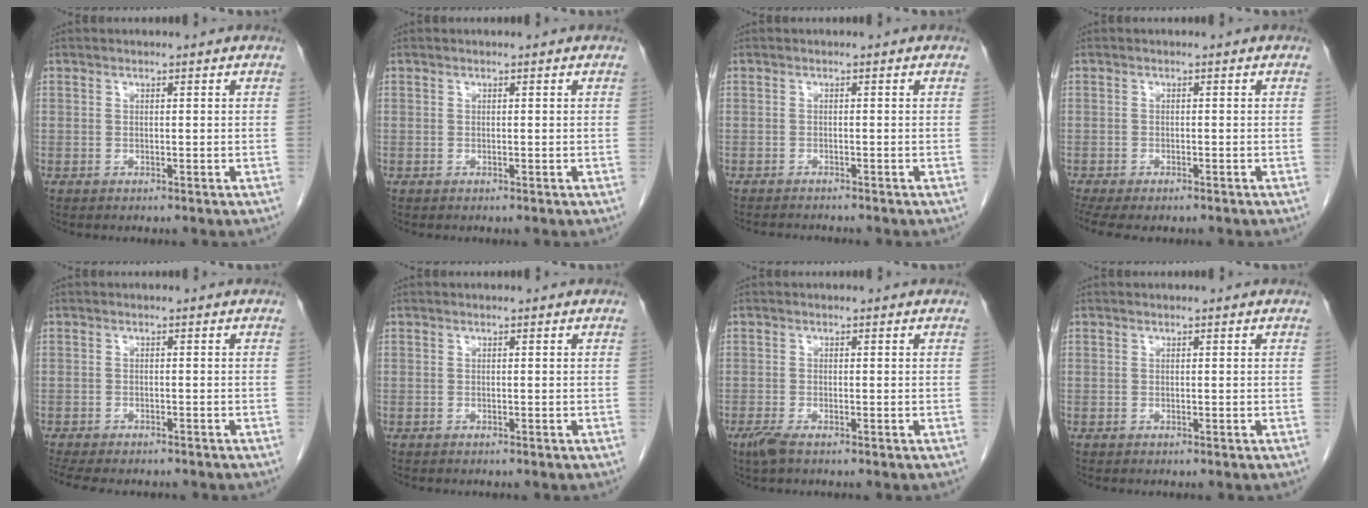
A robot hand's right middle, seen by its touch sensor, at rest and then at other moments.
{"total": 0.0}
{"total": 3.7, "force": [-3.6, 0.0, 1.1], "torque": [-0.009, -0.010, -0.053]}
{"total": 7.6, "force": [-5.8, 2.8, 3.9], "torque": [-0.076, -0.002, -0.086]}
{"total": 10.3, "force": [-8.9, 3.1, 4.3], "torque": [-0.084, -0.008, -0.119]}
{"total": 0.0}
{"total": 2.1, "force": [-1.4, 0.4, 1.5], "torque": [-0.038, -0.007, -0.029]}
{"total": 0.0}